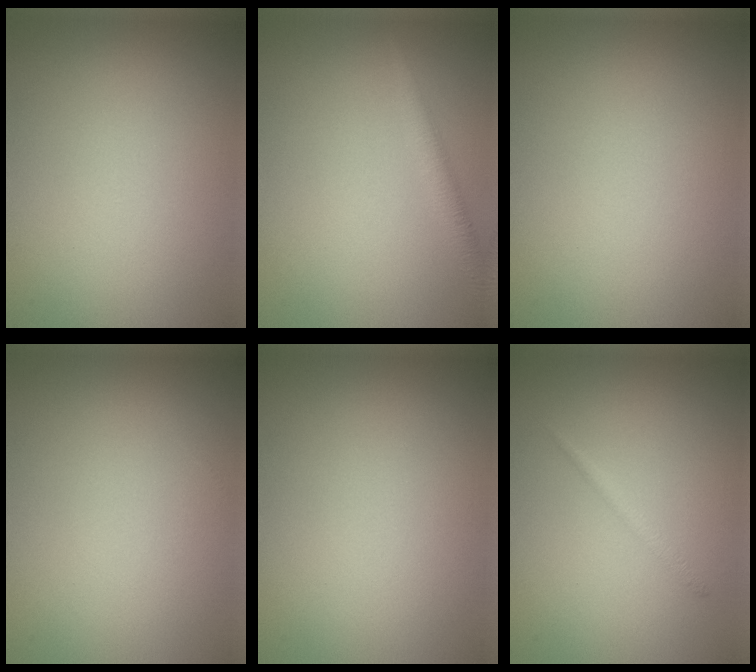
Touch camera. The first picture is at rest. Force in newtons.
{"total": 2.3, "press": 2.3, "slide": 0.1}
{"total": 0.0}
{"total": 0.0}
{"total": 0.0}
{"total": 0.9, "press": 0.9, "slide": 0.1}